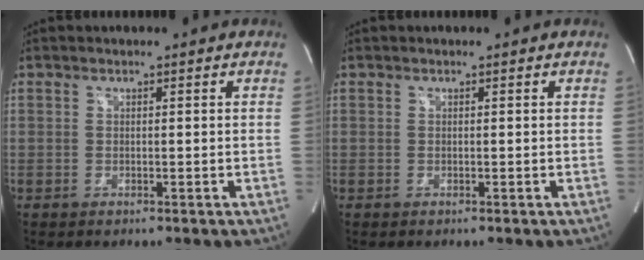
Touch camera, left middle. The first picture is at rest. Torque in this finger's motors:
{"motor_torque": [0.00, 0.00, 0.00, 0.00]}